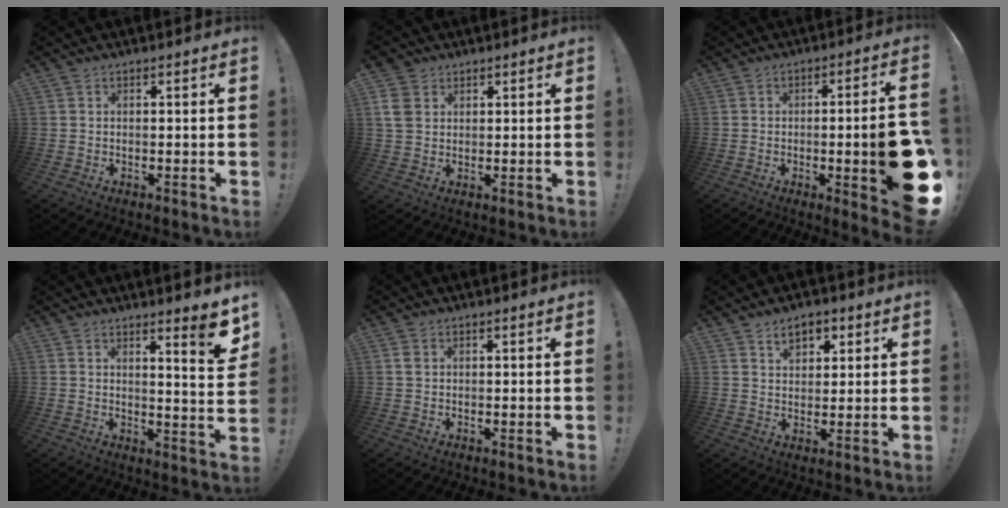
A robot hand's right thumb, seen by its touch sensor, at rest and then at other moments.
{"total": 6.2, "force": [2.6, 4.6, 3.2], "torque": [-0.065, -0.002, 0.053]}
{"total": 13.4, "force": [-2.9, 2.4, 12.9], "torque": [-0.166, 0.000, -0.036]}
{"total": 6.9, "force": [4.5, -0.2, 5.2], "torque": [-0.056, -0.043, 0.065]}
{"total": 1.4, "force": [0.6, 1.0, 0.7], "torque": [-0.009, 0.001, 0.011]}
{"total": 5.9, "force": [3.3, 3.9, 2.9], "torque": [-0.039, -0.008, 0.058]}